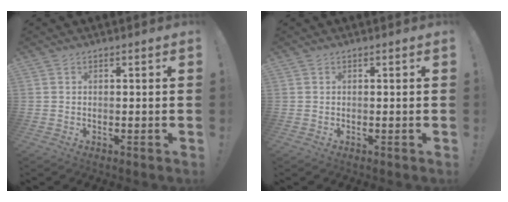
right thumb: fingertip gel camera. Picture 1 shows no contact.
{"total": 0.0}